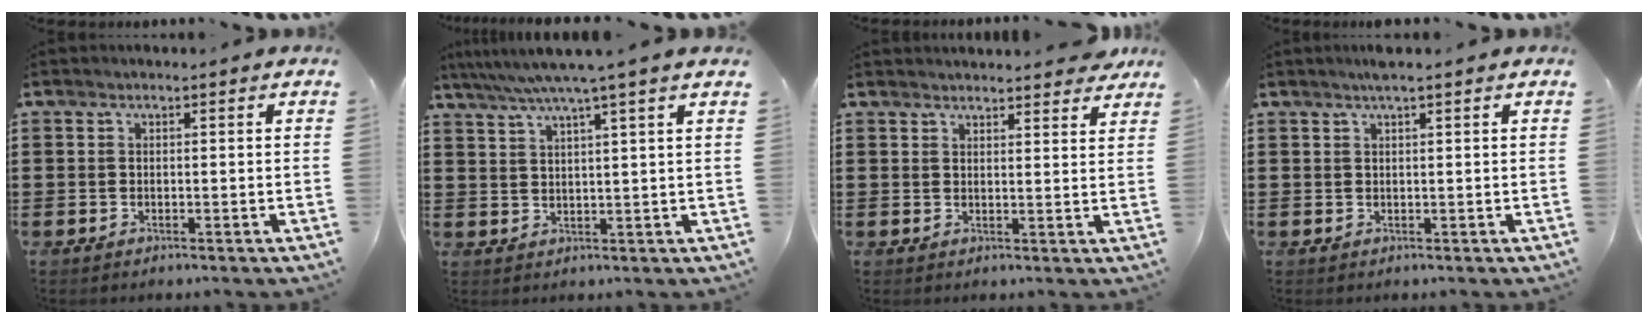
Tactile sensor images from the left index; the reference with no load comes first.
{"total": 5.2, "force": [3.9, -0.9, 3.4], "torque": [-0.077, -0.015, 0.065]}
{"total": 3.0, "force": [3.0, 0.2, 0.4], "torque": [-0.008, -0.009, 0.055]}
{"total": 1.5, "force": [1.1, -0.1, 1.0], "torque": [-0.020, 0.001, 0.020]}